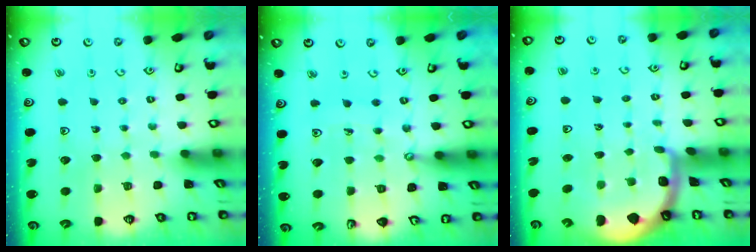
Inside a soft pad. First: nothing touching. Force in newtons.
{"total": 6.7, "press": 6.7, "slide": 0.4}
{"total": 2.4, "press": 2.4, "slide": 0.4}